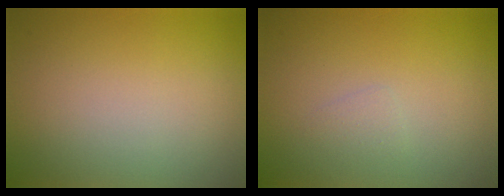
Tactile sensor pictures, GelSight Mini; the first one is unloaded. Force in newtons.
{"total": 0.7, "press": 0.7, "slide": 0.0}